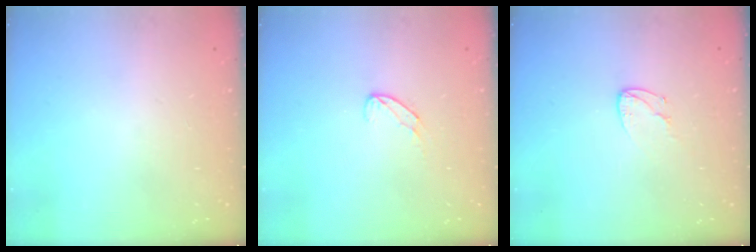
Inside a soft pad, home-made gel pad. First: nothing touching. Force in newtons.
{"total": 6.8, "press": 6.7, "slide": 0.5}
{"total": 3.7, "press": 3.6, "slide": 0.3}